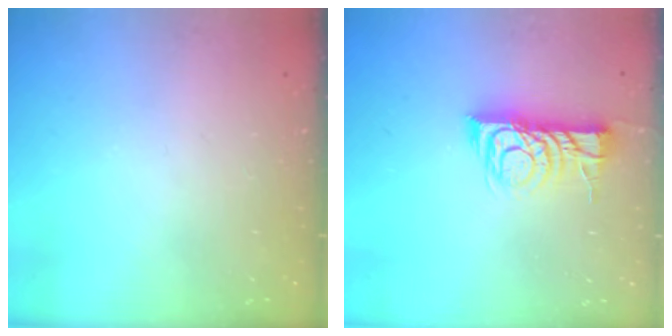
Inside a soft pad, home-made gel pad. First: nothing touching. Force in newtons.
{"total": 10.8, "press": 10.8, "slide": 0.8}